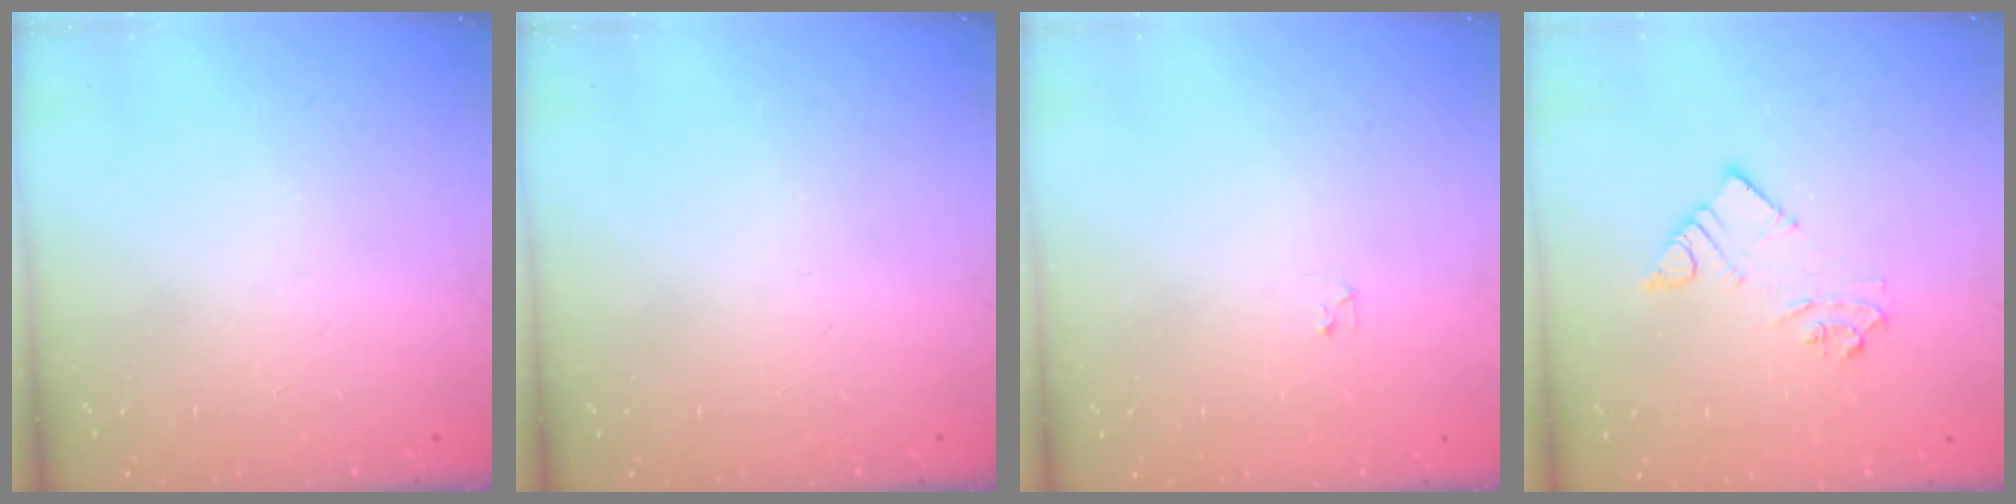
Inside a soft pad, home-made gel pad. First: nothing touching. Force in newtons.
{"total": 0.0}
{"total": 1.6, "press": 1.6, "slide": 0.2}
{"total": 5.7, "press": 5.7, "slide": 0.4}